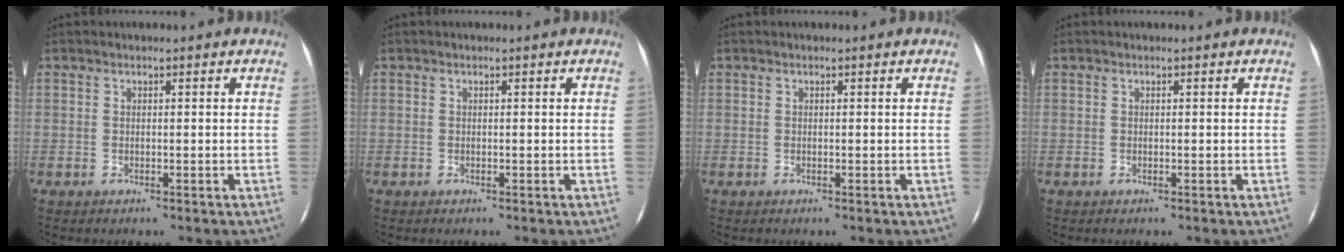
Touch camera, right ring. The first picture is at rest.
{"total": 0.0}
{"total": 0.0}
{"total": 0.0}